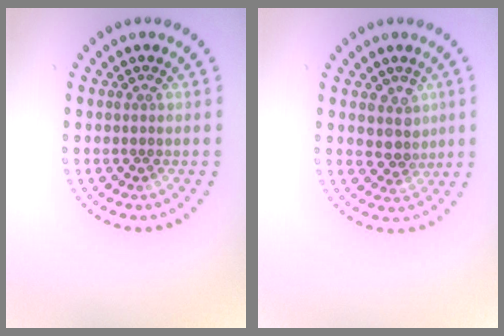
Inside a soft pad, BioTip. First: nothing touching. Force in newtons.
{"total": 2.5, "press": 2.1, "slide": 1.3}